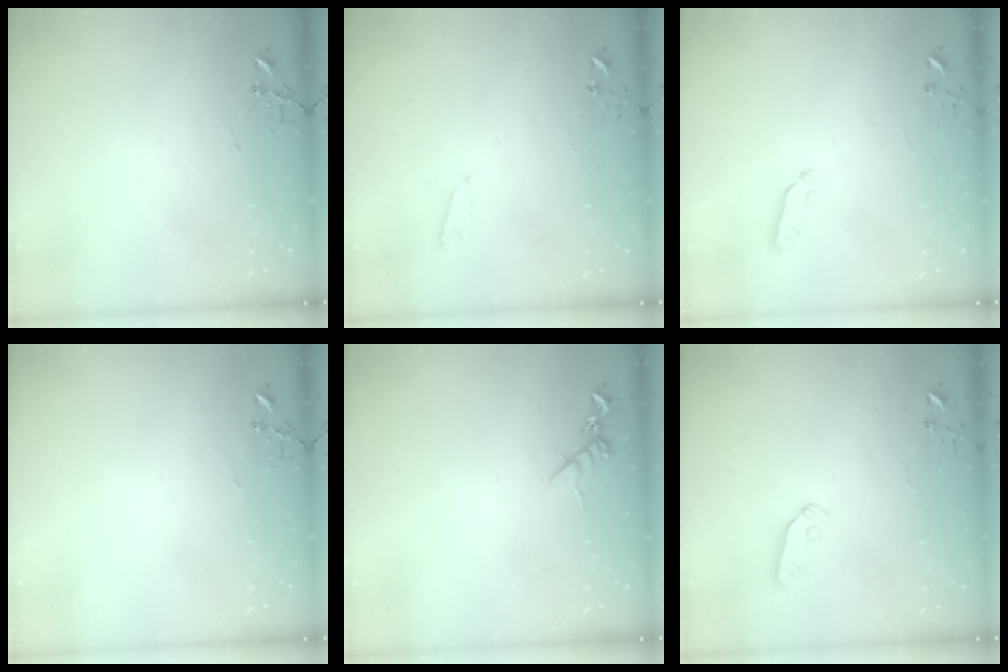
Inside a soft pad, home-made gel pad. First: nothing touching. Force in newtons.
{"total": 3.4, "press": 3.4, "slide": 0.5}
{"total": 3.9, "press": 3.9, "slide": 0.6}
{"total": 0.0}
{"total": 9.1, "press": 9.1, "slide": 0.6}
{"total": 6.5, "press": 6.5, "slide": 0.2}